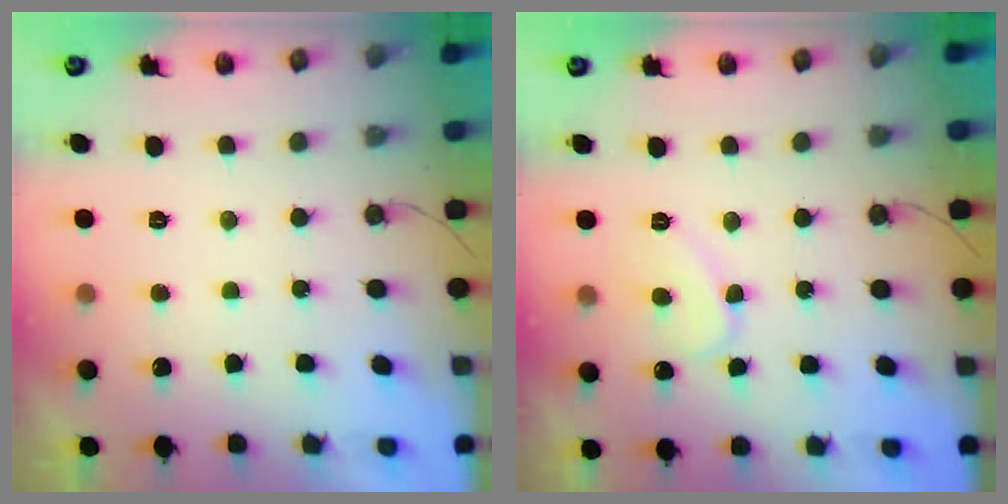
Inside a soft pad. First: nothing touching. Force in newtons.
{"total": 6.3, "press": 6.3, "slide": 0.6}